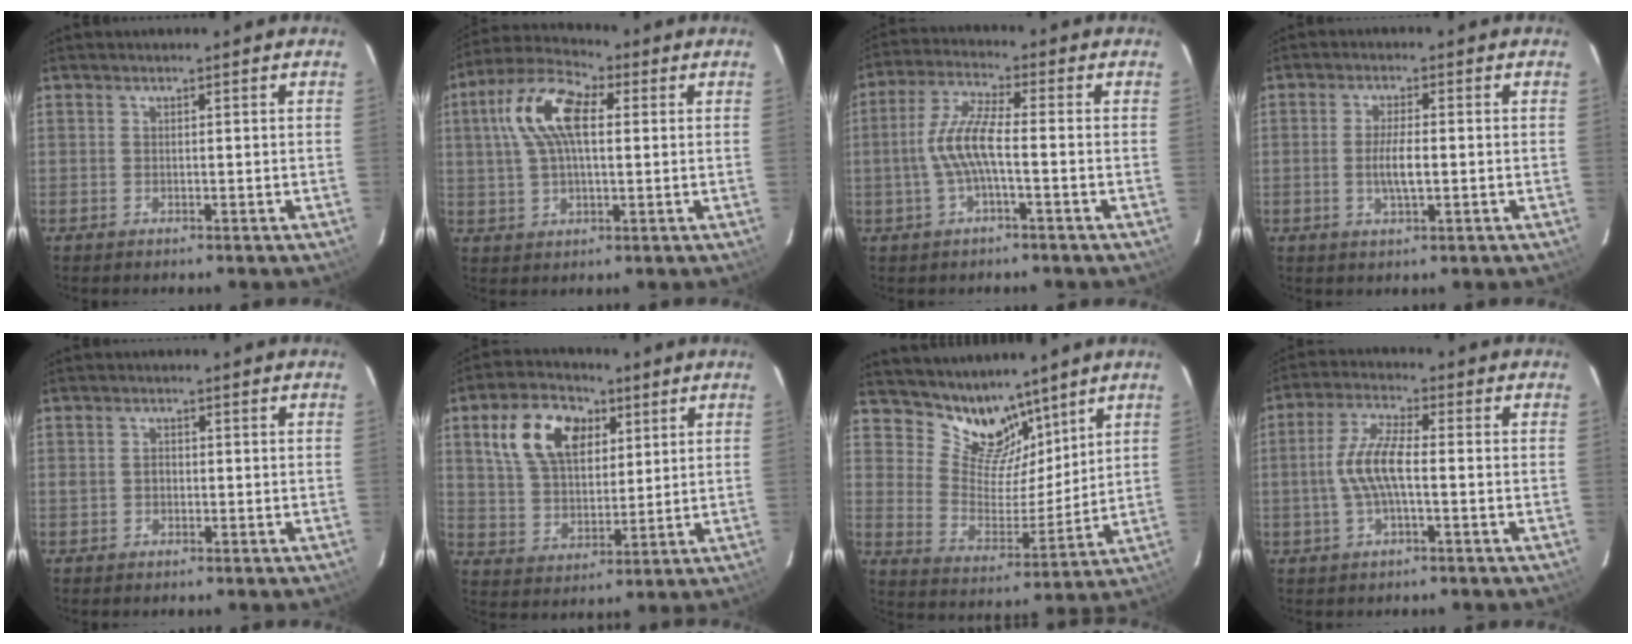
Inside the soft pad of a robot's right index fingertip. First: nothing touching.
{"total": 12.6, "force": [2.8, 6.0, 10.7], "torque": [-0.214, 0.030, 0.044]}
{"total": 7.9, "force": [-1.5, 1.4, 7.6], "torque": [-0.166, 0.009, -0.028]}
{"total": 4.4, "force": [-0.6, 0.9, 4.2], "torque": [-0.079, -0.004, -0.010]}
{"total": 5.4, "force": [0.3, 5.2, 1.3], "torque": [-0.032, 0.015, 0.009]}
{"total": 14.1, "force": [5.8, 8.7, 9.5], "torque": [-0.189, 0.035, 0.111]}
{"total": 11.3, "force": [9.1, 5.9, 3.4], "torque": [-0.063, -0.002, 0.168]}
{"total": 8.0, "force": [-1.1, 2.3, 7.6], "torque": [-0.159, 0.009, -0.022]}